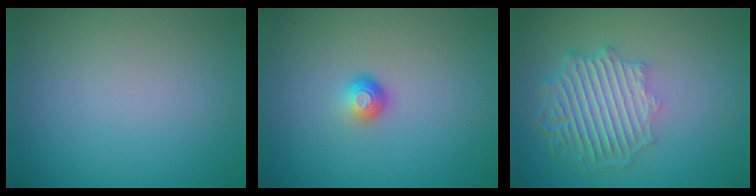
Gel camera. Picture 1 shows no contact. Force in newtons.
{"total": 1.6, "press": 1.0, "slide": 1.3}
{"total": 6.2, "press": 4.8, "slide": 3.8}